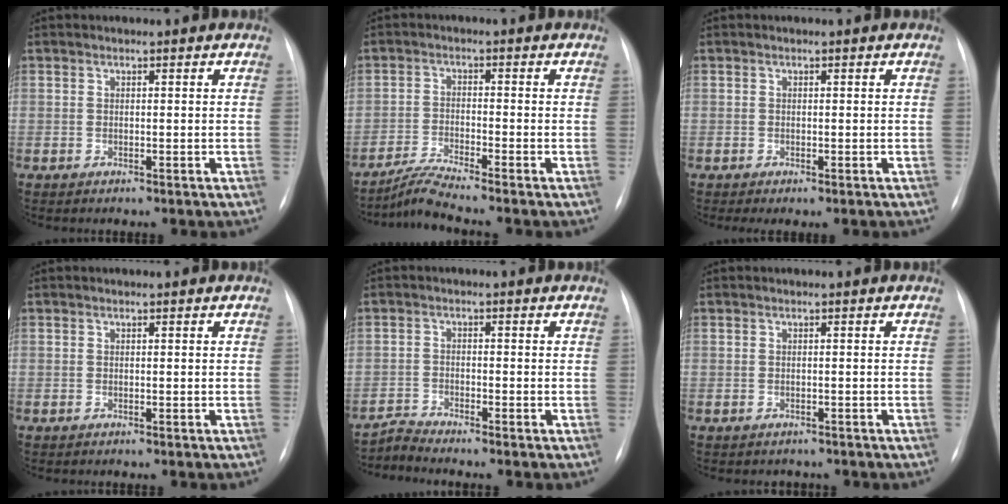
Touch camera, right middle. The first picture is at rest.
{"total": 4.7, "force": [-4.2, -1.6, 1.4], "torque": [-0.038, -0.027, -0.086]}
{"total": 1.0, "force": [-0.4, 0.4, 0.8], "torque": [-0.011, -0.002, -0.003]}
{"total": 0.0}
{"total": 2.8, "force": [-2.5, -1.0, -0.7], "torque": [0.011, -0.020, -0.050]}
{"total": 1.8, "force": [-1.5, 0.9, 0.1], "torque": [-0.004, 0.002, -0.018]}